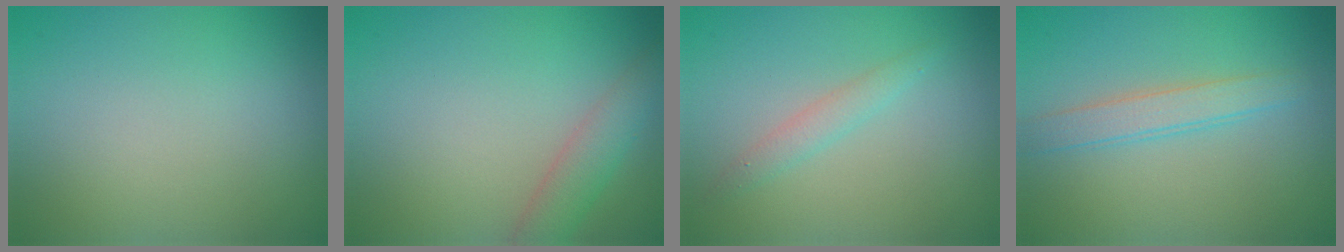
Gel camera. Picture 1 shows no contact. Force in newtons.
{"total": 2.8, "press": 2.8, "slide": 0.2}
{"total": 1.4, "press": 1.4, "slide": 0.1}
{"total": 2.4, "press": 2.4, "slide": 0.1}